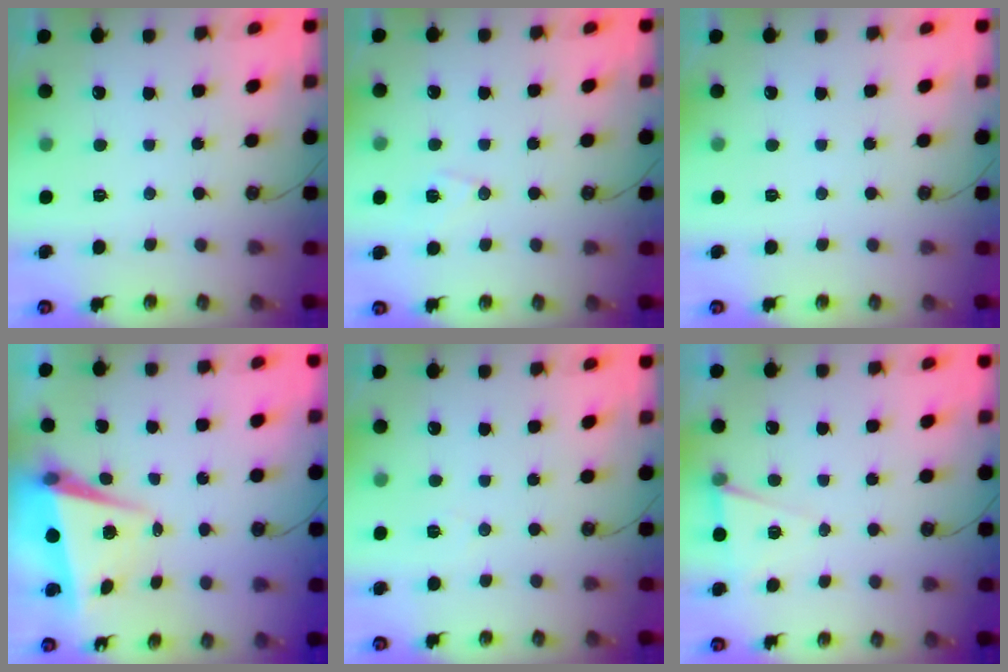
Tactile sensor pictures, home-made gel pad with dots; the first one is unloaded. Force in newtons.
{"total": 6.7, "press": 6.4, "slide": 2.0}
{"total": 0.0}
{"total": 6.5, "press": 6.4, "slide": 1.0}
{"total": 5.8, "press": 3.8, "slide": 4.4}
{"total": 7.1, "press": 5.2, "slide": 4.8}